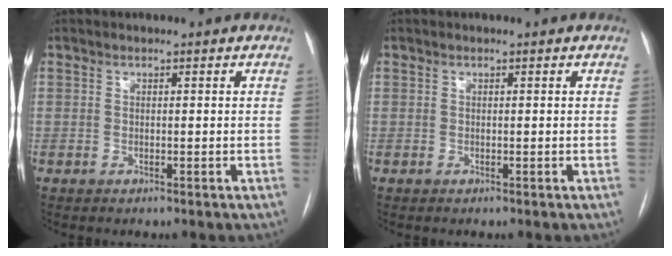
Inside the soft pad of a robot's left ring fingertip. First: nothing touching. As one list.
[{"total": 0.0}]